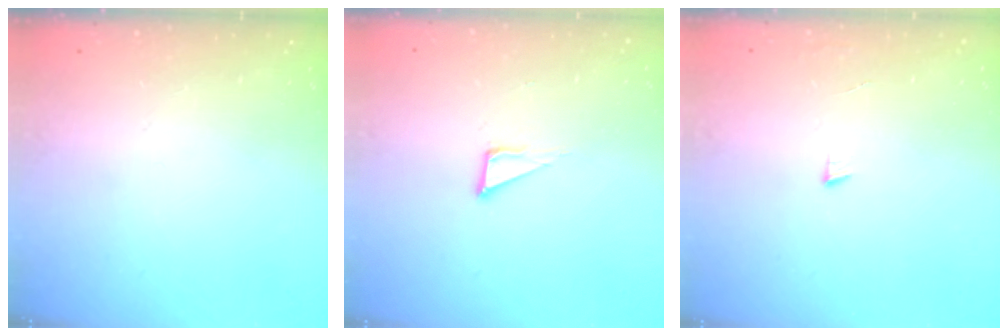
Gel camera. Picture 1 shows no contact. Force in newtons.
{"total": 5.3, "press": 5.2, "slide": 0.3}
{"total": 4.1, "press": 4.1, "slide": 0.4}